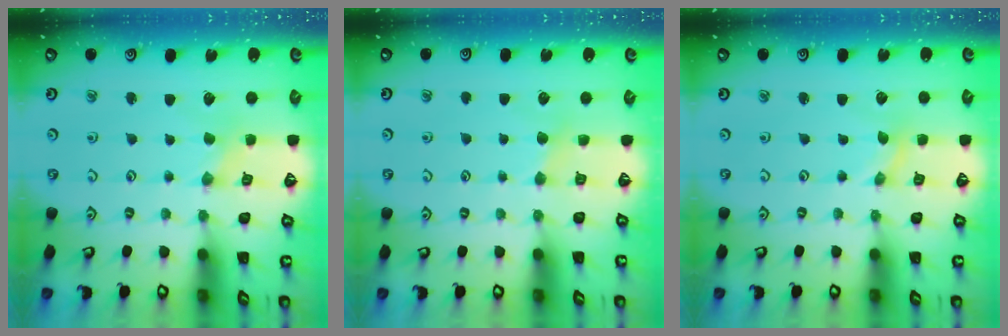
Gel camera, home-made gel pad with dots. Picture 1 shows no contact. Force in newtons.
{"total": 2.5, "press": 2.5, "slide": 0.4}
{"total": 0.0}